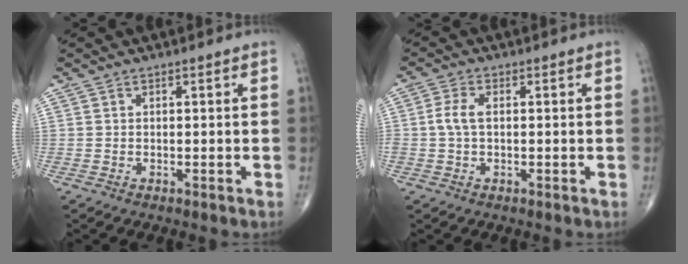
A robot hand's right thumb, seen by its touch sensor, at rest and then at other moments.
{"total": 3.6, "force": [0.1, 1.9, 3.0], "torque": [-0.073, 0.007, -0.002]}